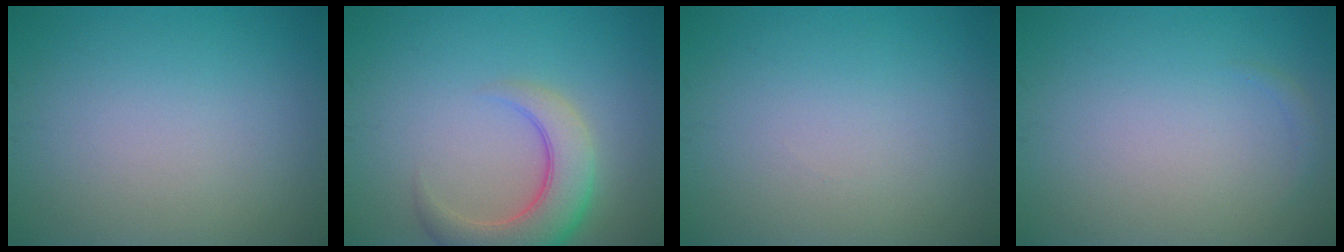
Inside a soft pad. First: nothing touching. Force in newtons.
{"total": 5.8, "press": 5.8, "slide": 0.5}
{"total": 0.0}
{"total": 0.5, "press": 0.5, "slide": 0.1}